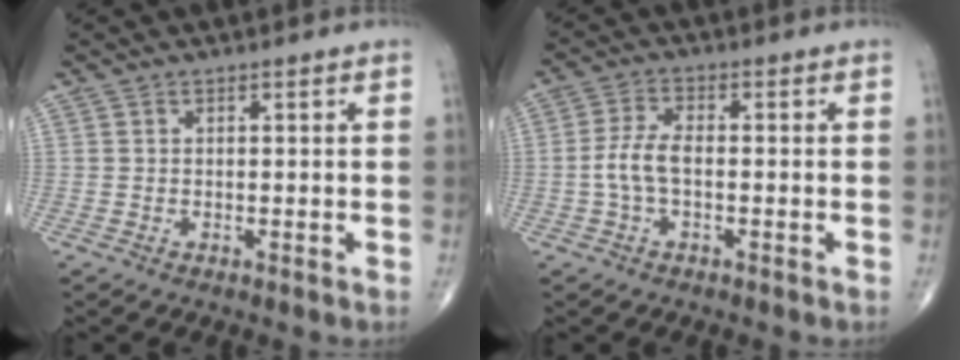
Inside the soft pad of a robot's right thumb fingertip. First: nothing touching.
{"total": 5.1, "force": [-0.9, 2.3, 4.4], "torque": [-0.102, 0.015, -0.023]}